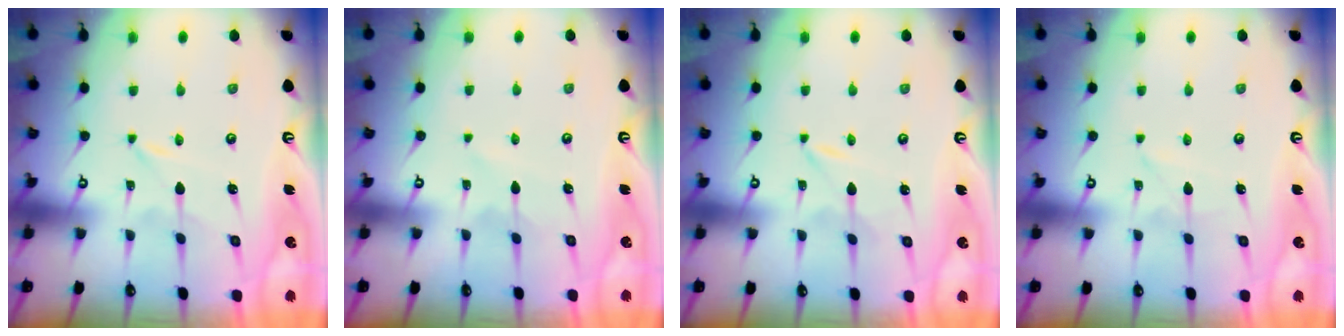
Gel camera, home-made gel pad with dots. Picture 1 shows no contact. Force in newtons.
{"total": 2.7, "press": 2.7, "slide": 0.3}
{"total": 0.0}
{"total": 1.6, "press": 1.6, "slide": 0.2}